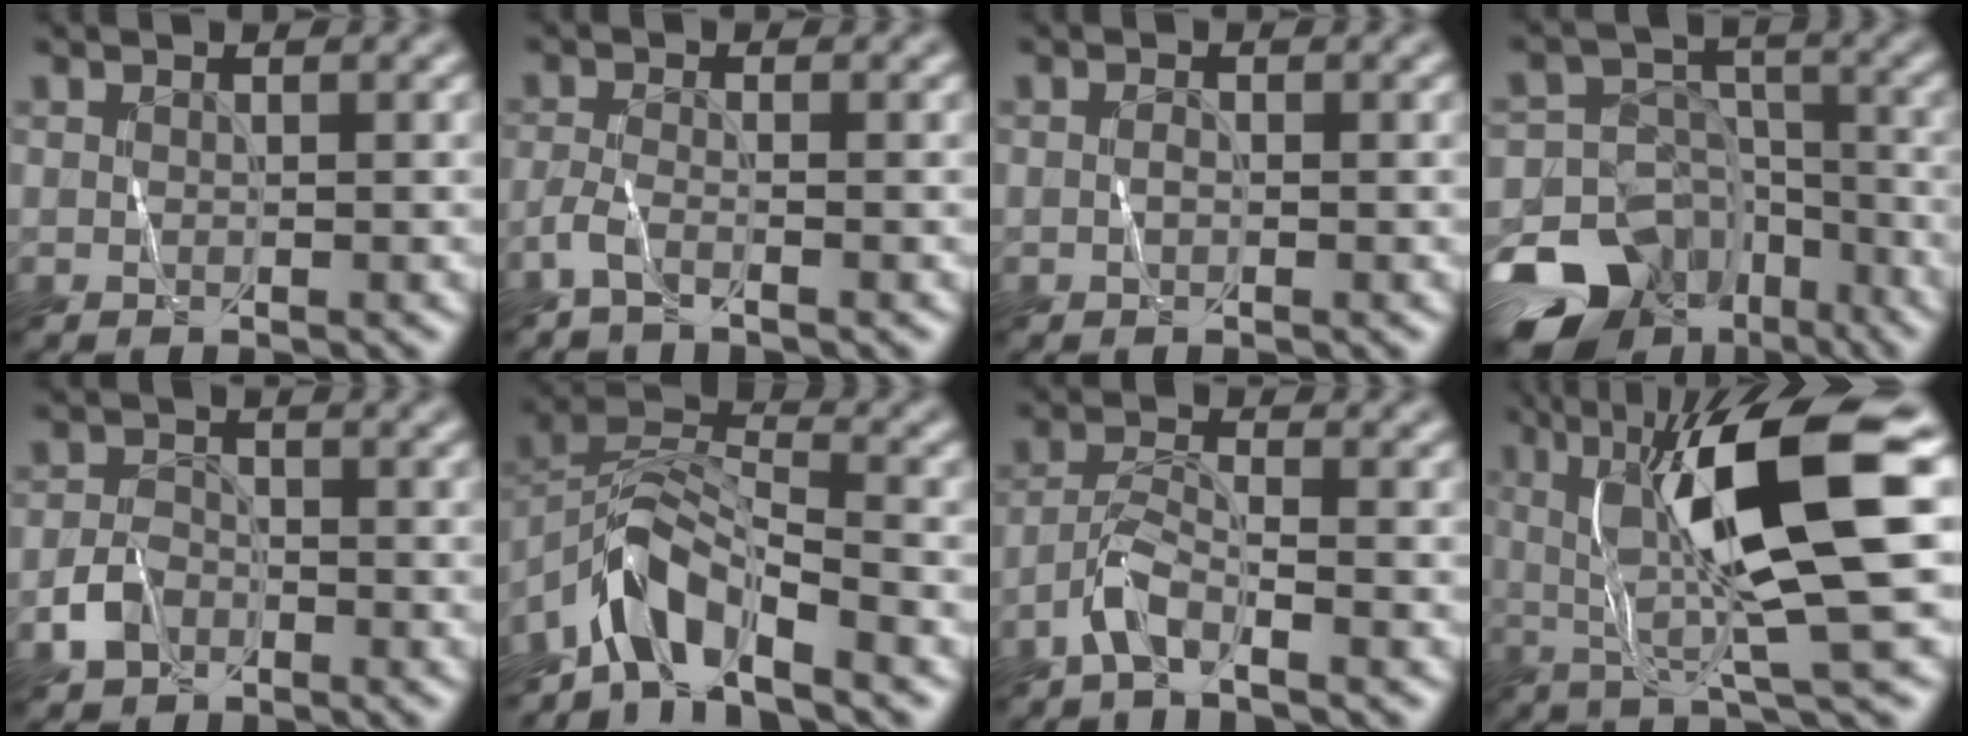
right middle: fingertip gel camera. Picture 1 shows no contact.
{"total": 1.9, "force": [-1.5, 0.3, 1.1], "torque": [-0.029, -0.004, -0.038]}
{"total": 0.7, "force": [-0.2, 0.4, 0.5], "torque": [-0.012, 0.003, -0.003]}
{"total": 14.8, "force": [-9.7, 10.2, 4.8], "torque": [-0.116, -0.012, -0.150]}
{"total": 2.9, "force": [-1.8, 1.9, 1.2], "torque": [-0.021, 0.005, -0.042]}
{"total": 5.4, "force": [-4.2, 1.7, 3.0], "torque": [-0.048, 0.010, -0.090]}
{"total": 3.0, "force": [-2.2, 0.7, 2.0], "torque": [-0.043, 0.009, -0.050]}
{"total": 12.6, "force": [2.4, 2.2, 12.2], "torque": [-0.199, 0.008, 0.046]}